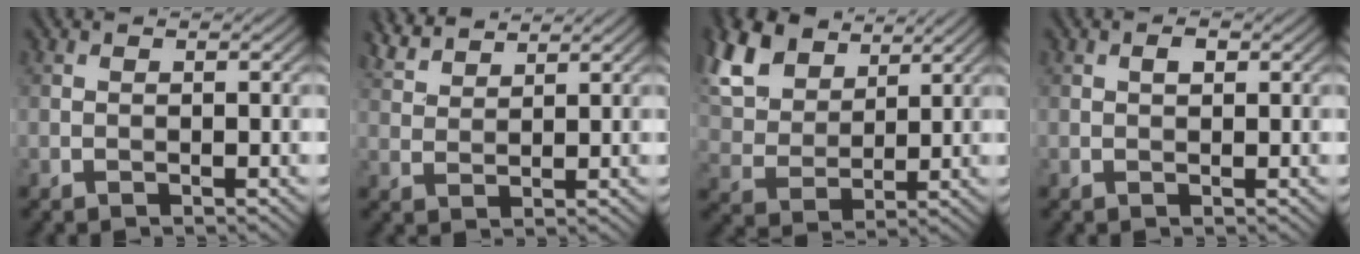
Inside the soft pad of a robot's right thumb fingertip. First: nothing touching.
{"total": 4.2, "force": [3.8, 1.0, 1.6], "torque": [-0.043, 0.005, 0.081]}
{"total": 11.6, "force": [7.0, 6.7, 6.4], "torque": [-0.188, 0.026, 0.135]}
{"total": 1.1, "force": [0.4, 0.6, 0.8], "torque": [-0.013, 0.001, 0.006]}